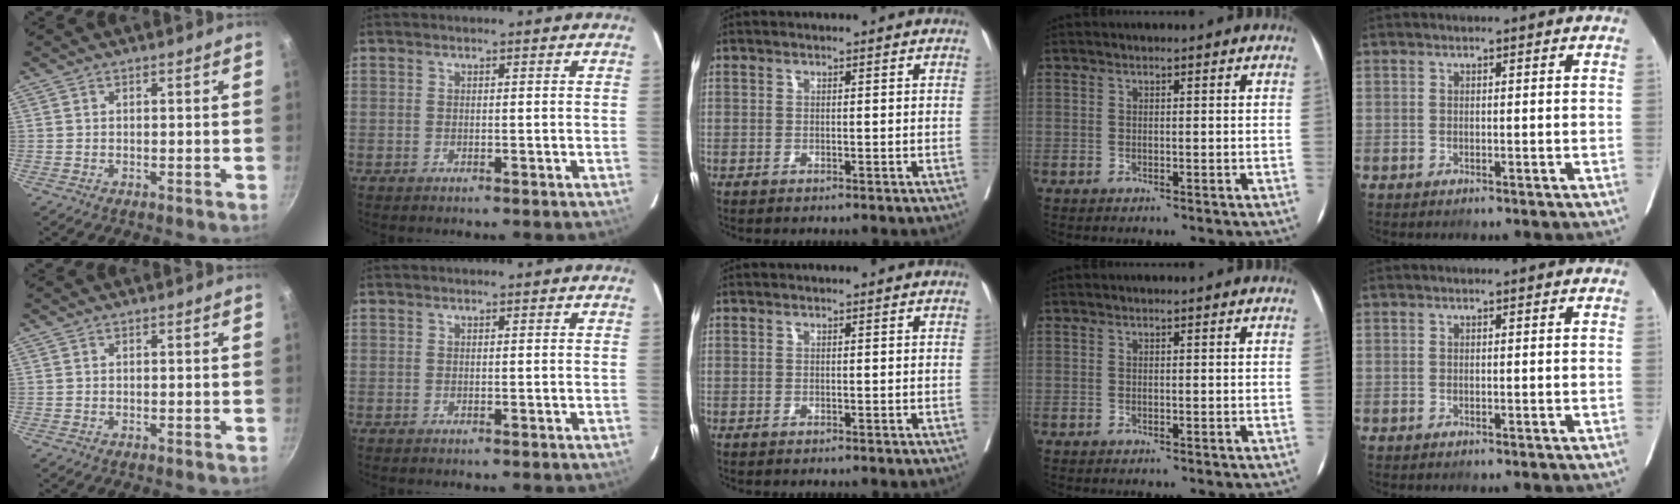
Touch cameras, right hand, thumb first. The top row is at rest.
{}